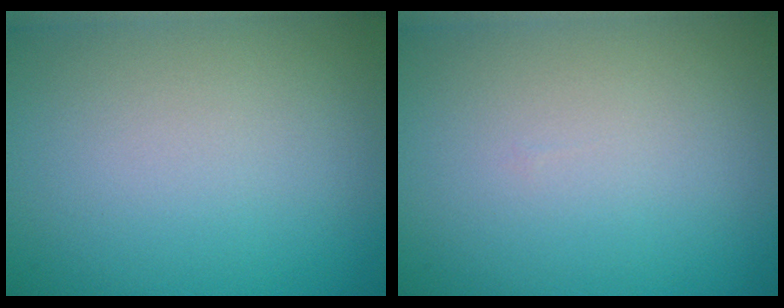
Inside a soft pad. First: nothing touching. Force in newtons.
{"total": 0.0}